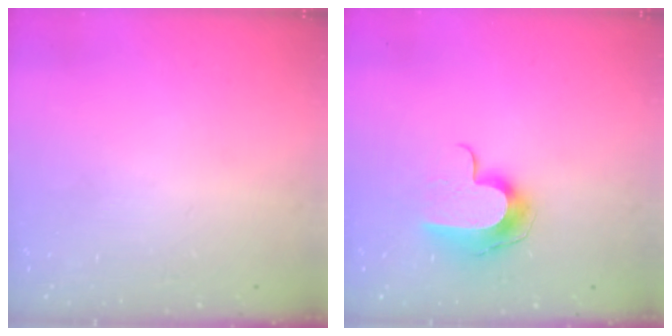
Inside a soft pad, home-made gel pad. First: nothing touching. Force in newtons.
{"total": 9.9, "press": 9.9, "slide": 0.2}